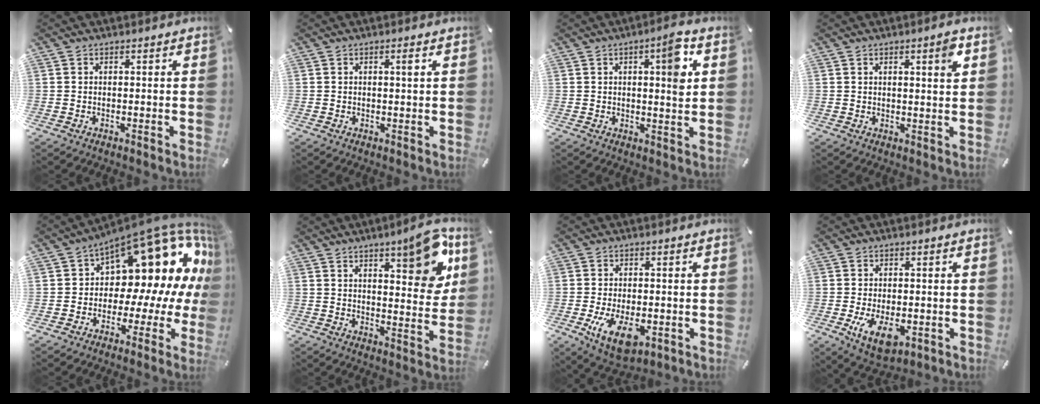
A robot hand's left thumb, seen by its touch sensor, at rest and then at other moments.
{"total": 1.5, "force": [0.5, 0.1, 1.4], "torque": [-0.028, 0.002, 0.007]}
{"total": 8.0, "force": [2.6, 1.9, 7.3], "torque": [-0.088, -0.018, 0.030]}
{"total": 4.1, "force": [1.9, 0.7, 3.6], "torque": [-0.056, -0.007, 0.028]}
{"total": 18.3, "force": [7.8, 10.2, 13.0], "torque": [-0.173, -0.083, 0.128]}
{"total": 12.5, "force": [7.5, 4.7, 8.8], "torque": [-0.101, -0.050, 0.123]}
{"total": 10.0, "force": [-3.0, 5.8, 7.6], "torque": [-0.146, -0.007, -0.052]}
{"total": 8.4, "force": [-2.3, 4.9, 6.4], "torque": [-0.124, -0.009, -0.041]}